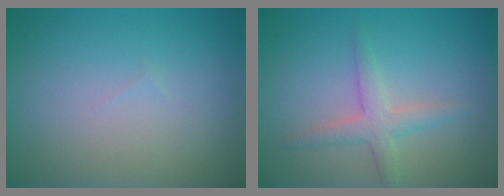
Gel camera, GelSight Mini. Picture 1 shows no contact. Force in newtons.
{"total": 2.5, "press": 2.5, "slide": 0.1}